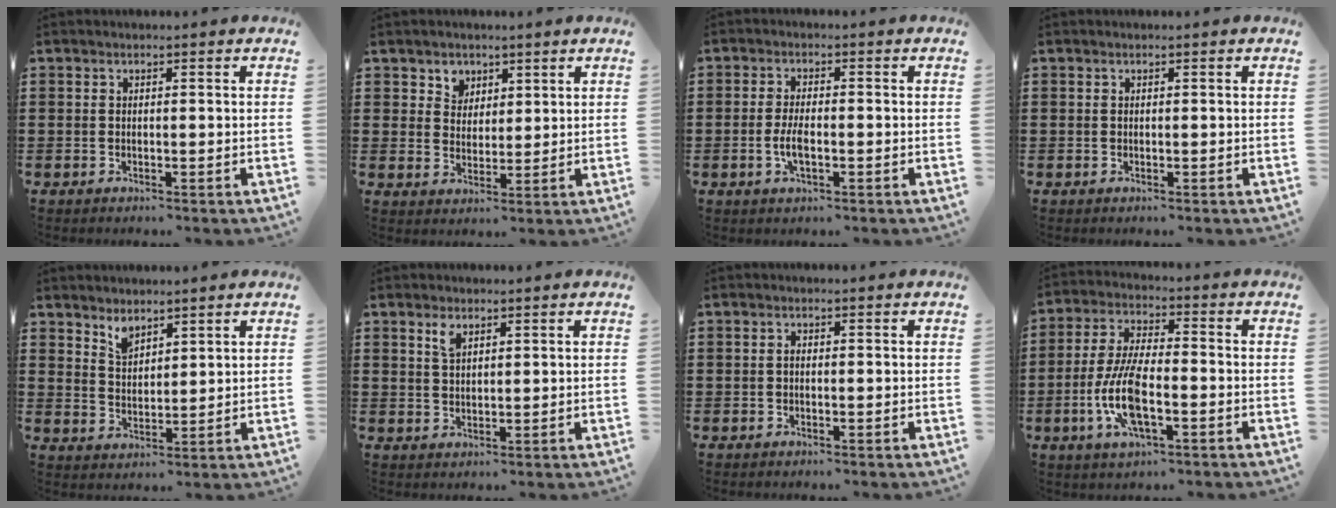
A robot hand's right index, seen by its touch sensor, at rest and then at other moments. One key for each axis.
{"total": 3.7, "fx": 2.2, "fy": 2.9, "fz": 0.0, "tx": -0.018, "ty": 0.013, "tz": 0.039}
{"total": 3.7, "fx": -0.9, "fy": 1.3, "fz": 3.3, "tx": -0.073, "ty": -0.002, "tz": -0.020}
{"total": 0.0}
{"total": 3.1, "fx": 2.8, "fy": 1.3, "fz": 0.5, "tx": -0.020, "ty": 0.001, "tz": 0.053}
{"total": 2.4, "fx": 1.7, "fy": 1.0, "fz": 1.4, "tx": -0.032, "ty": 0.004, "tz": 0.030}
{"total": 0.6, "fx": -0.2, "fy": 0.3, "fz": 0.5, "tx": -0.011, "ty": -0.003, "tz": -0.003}
{"total": 9.7, "fx": -3.0, "fy": 3.3, "fz": 8.5, "tx": -0.195, "ty": -0.012, "tz": -0.061}